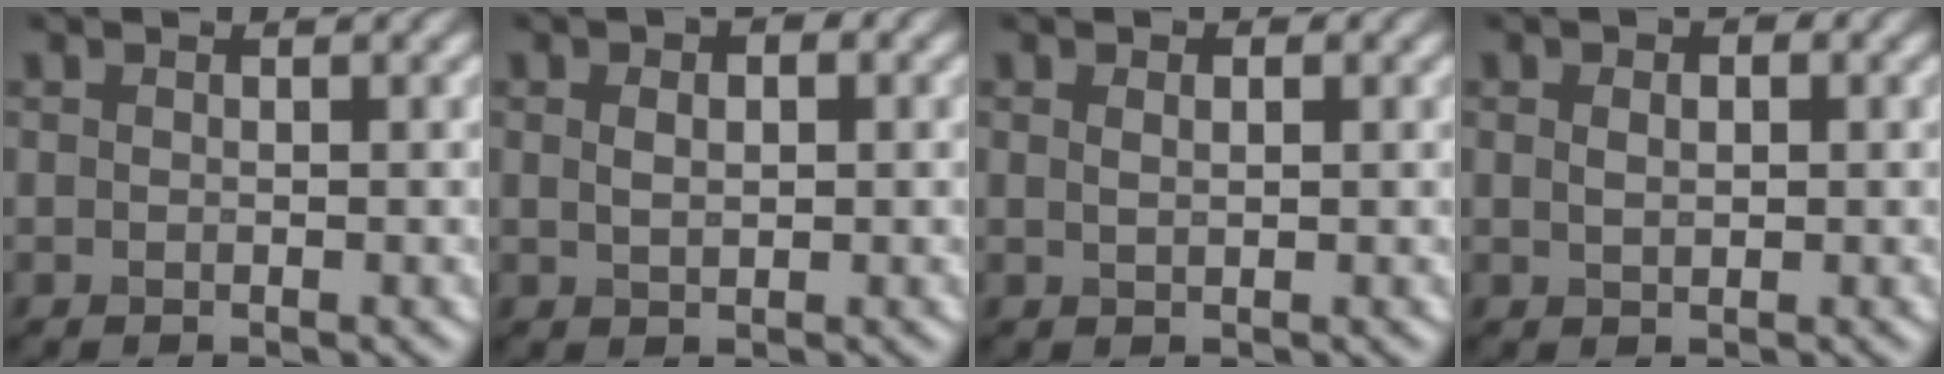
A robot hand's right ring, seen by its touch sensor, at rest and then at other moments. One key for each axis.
{"total": 2.7, "fx": 0.9, "fy": 1.5, "fz": 2.0, "tx": -0.021, "ty": 0.006, "tz": 0.006}
{"total": 1.3, "fx": 0.6, "fy": 0.7, "fz": 0.9, "tx": -0.010, "ty": -0.001, "tz": 0.010}
{"total": 2.2, "fx": 0.7, "fy": 1.3, "fz": 1.5, "tx": -0.015, "ty": 0.004, "tz": 0.006}